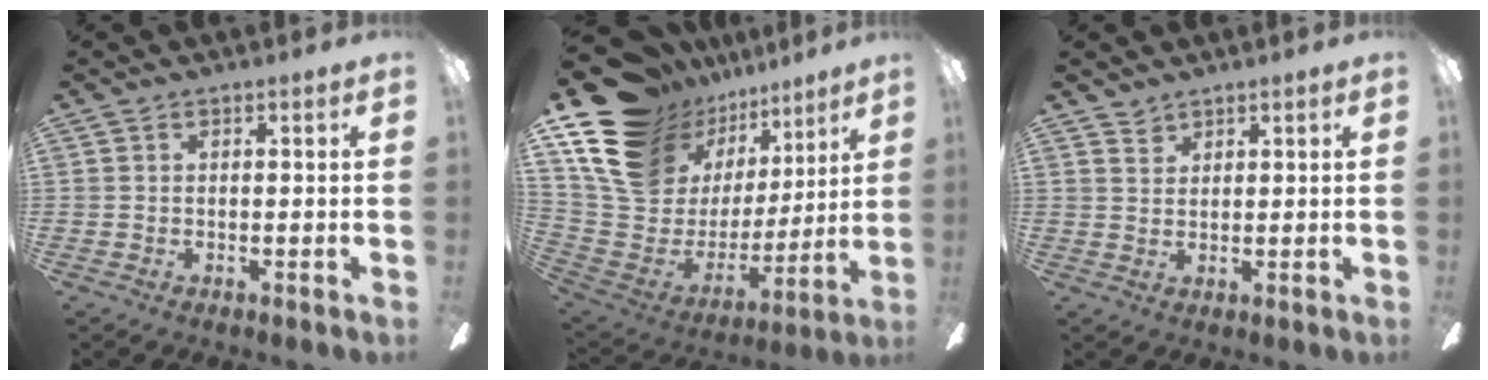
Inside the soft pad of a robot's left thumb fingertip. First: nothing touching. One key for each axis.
{"total": 19.3, "fx": 12.3, "fy": 12.2, "fz": 8.6, "tx": -0.193, "ty": -0.082, "tz": 0.242}
{"total": 2.4, "fx": 2.1, "fy": 1.1, "fz": 0.1, "tx": 0.003, "ty": -0.009, "tz": 0.040}